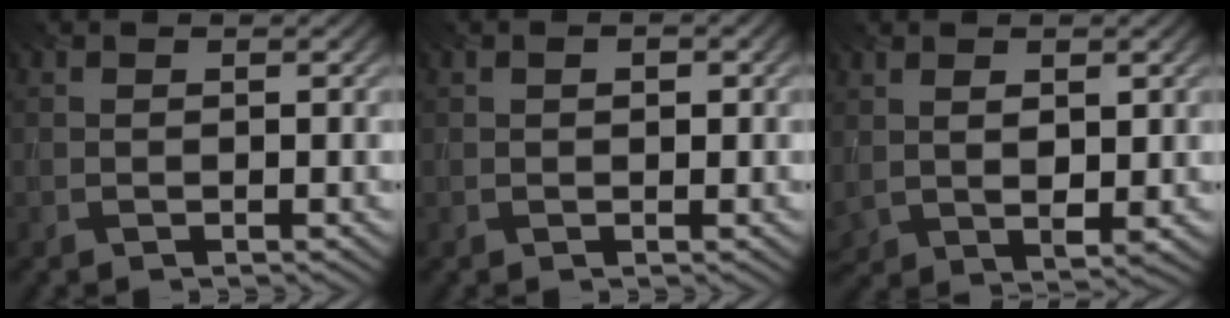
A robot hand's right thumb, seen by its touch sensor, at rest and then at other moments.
{"total": 1.3, "force": [0.3, 0.7, 1.0], "torque": [-0.016, 0.002, 0.005]}
{"total": 4.6, "force": [1.3, 2.6, 3.5], "torque": [-0.081, -0.008, 0.035]}